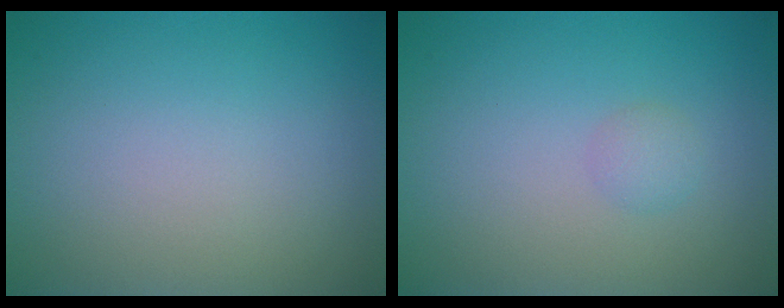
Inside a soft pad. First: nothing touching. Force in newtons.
{"total": 1.0, "press": 1.0, "slide": 0.1}